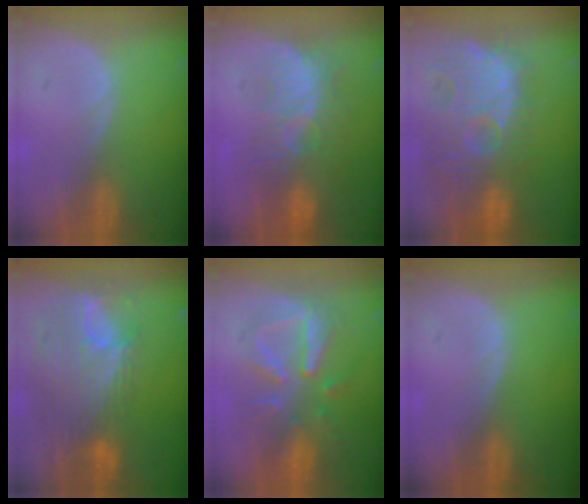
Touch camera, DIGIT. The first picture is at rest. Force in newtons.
{"total": 9.1, "press": 8.4, "slide": 3.6}
{"total": 13.8, "press": 12.3, "slide": 6.2}
{"total": 12.1, "press": 10.2, "slide": 6.4}
{"total": 7.8, "press": 7.6, "slide": 1.5}
{"total": 0.0}